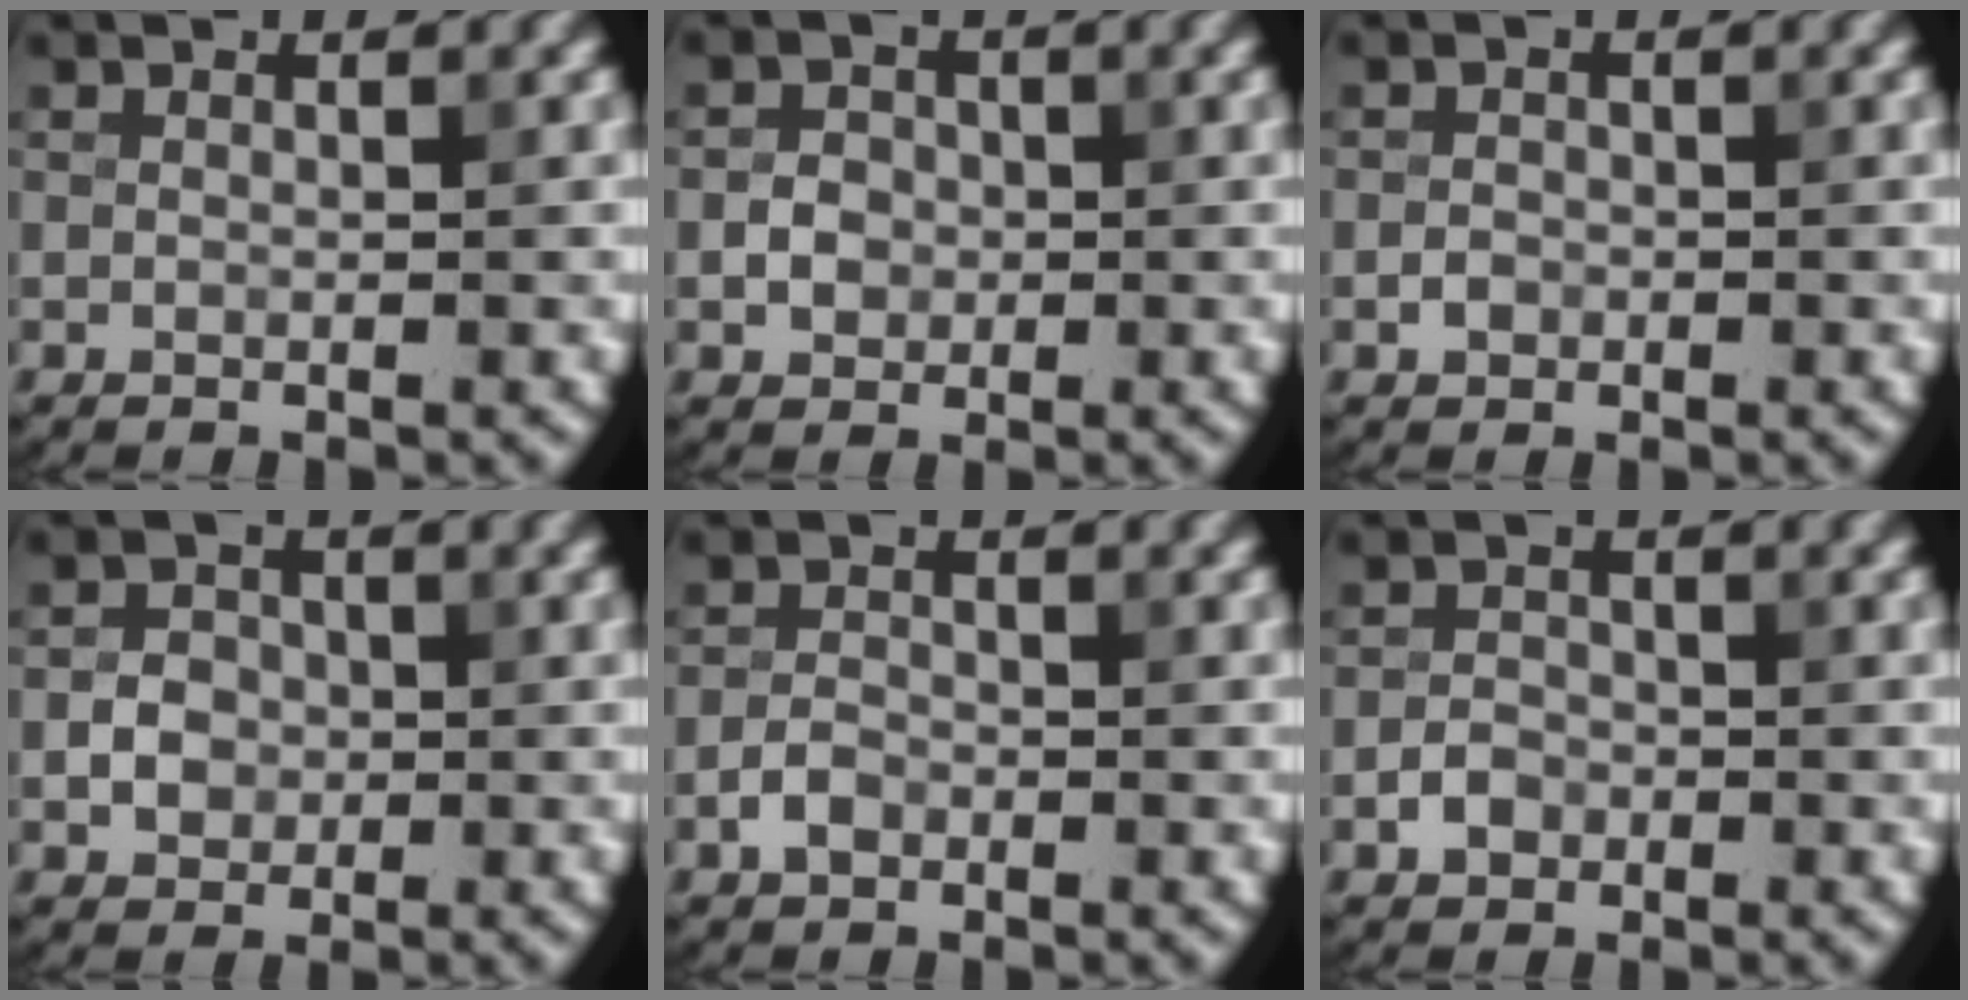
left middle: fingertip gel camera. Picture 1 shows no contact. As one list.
[{"total": 1.9, "force": [-0.4, 1.7, 0.8], "torque": [-0.007, 0.000, -0.010]}, {"total": 1.0, "force": [-0.4, 0.8, 0.4], "torque": [-0.003, -0.001, -0.009]}, {"total": 2.3, "force": [-0.4, 2.0, 1.0], "torque": [-0.010, 0.000, -0.011]}, {"total": 1.8, "force": [-1.0, 1.1, 0.9], "torque": [-0.014, 0.003, -0.022]}, {"total": 1.7, "force": [-0.8, 1.3, 0.7], "torque": [-0.007, 0.002, -0.019]}]